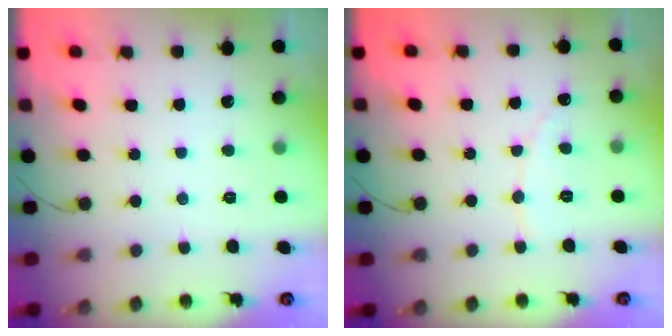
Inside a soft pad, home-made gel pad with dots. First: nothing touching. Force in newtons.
{"total": 2.9, "press": 2.9, "slide": 0.3}